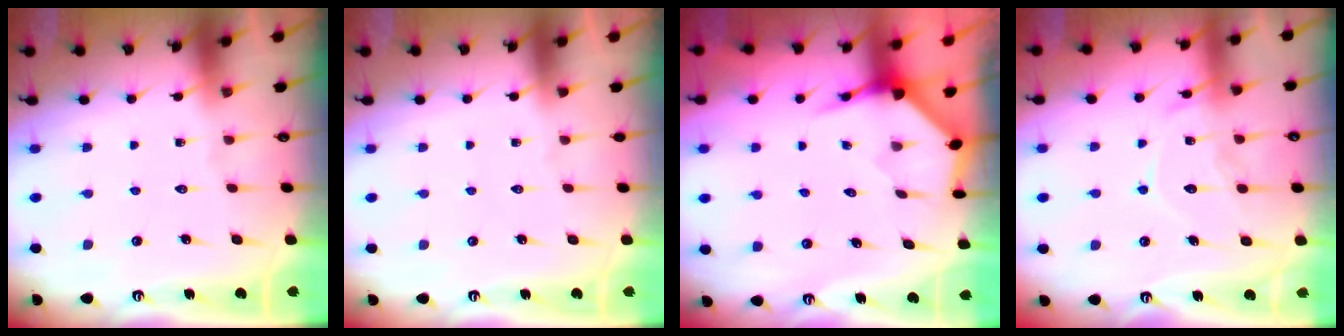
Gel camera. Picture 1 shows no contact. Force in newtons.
{"total": 0.0}
{"total": 4.0, "press": 4.0, "slide": 0.4}
{"total": 12.3, "press": 12.3, "slide": 1.2}